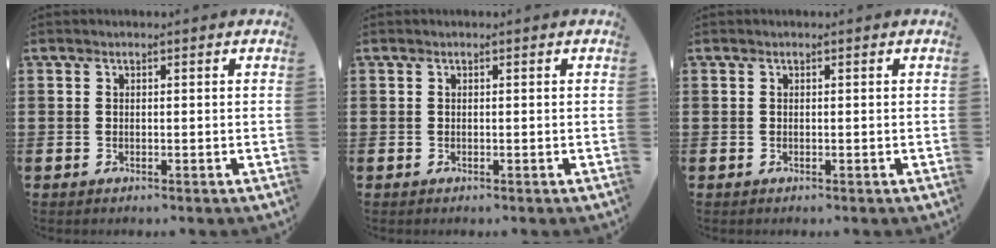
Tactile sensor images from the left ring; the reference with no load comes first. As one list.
[{"total": 0.0}, {"total": 0.0}]